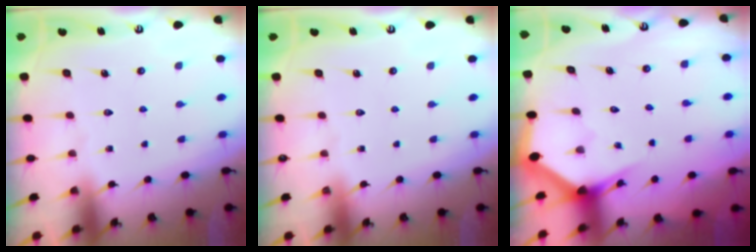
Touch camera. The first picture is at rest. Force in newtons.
{"total": 0.0}
{"total": 2.6, "press": 2.6, "slide": 0.0}